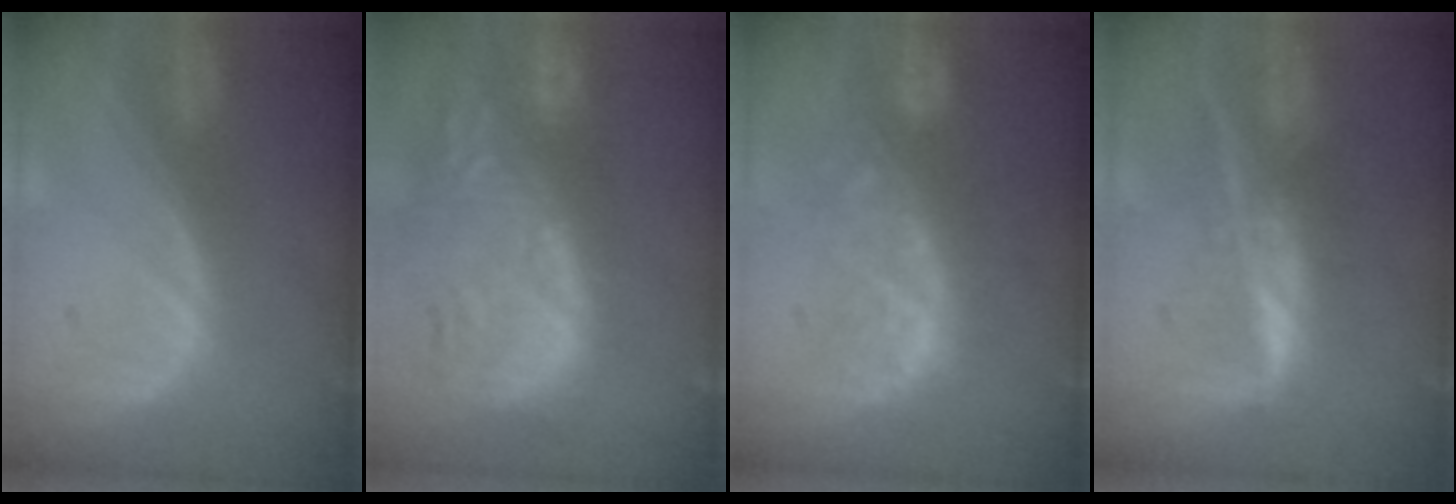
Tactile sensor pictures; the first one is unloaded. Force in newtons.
{"total": 14.1, "press": 12.3, "slide": 6.9}
{"total": 9.7, "press": 8.5, "slide": 4.7}
{"total": 7.3, "press": 6.1, "slide": 4.0}